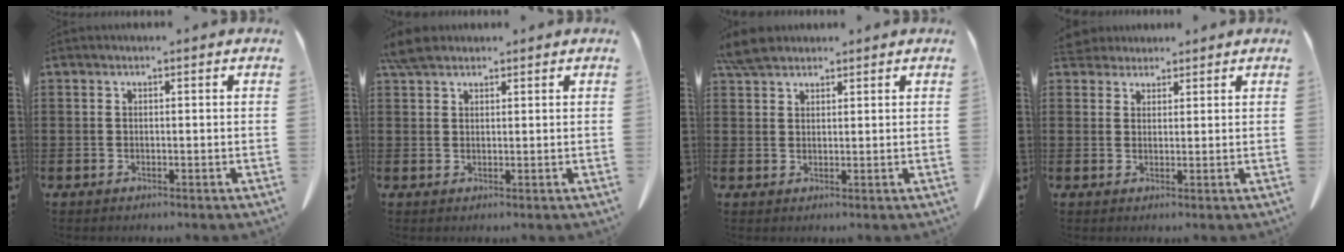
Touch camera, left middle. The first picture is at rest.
{"total": 3.6, "force": [2.9, 1.4, 1.5], "torque": [-0.037, 0.004, 0.058]}
{"total": 4.1, "force": [3.6, 1.4, 1.6], "torque": [-0.041, 0.000, 0.070]}
{"total": 3.0, "force": [2.9, 0.8, 0.3], "torque": [-0.014, -0.002, 0.057]}